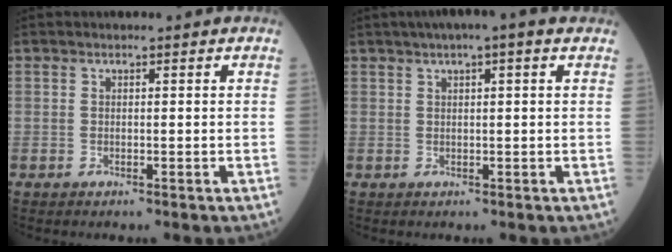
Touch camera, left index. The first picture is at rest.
{"total": 5.3, "force": [3.3, 0.6, 4.1], "torque": [-0.065, 0.032, 0.050]}